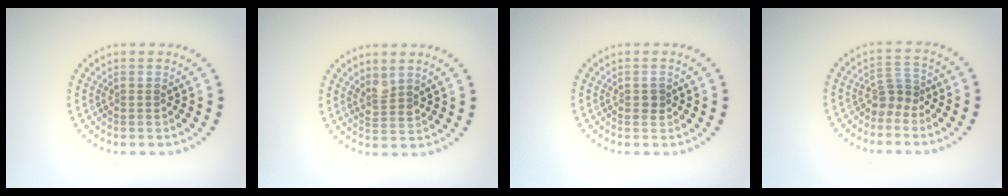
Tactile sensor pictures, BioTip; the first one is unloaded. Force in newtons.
{"total": 1.7, "press": 1.4, "slide": 0.9}
{"total": 1.0, "press": 1.0, "slide": 0.1}
{"total": 2.1, "press": 1.5, "slide": 1.5}